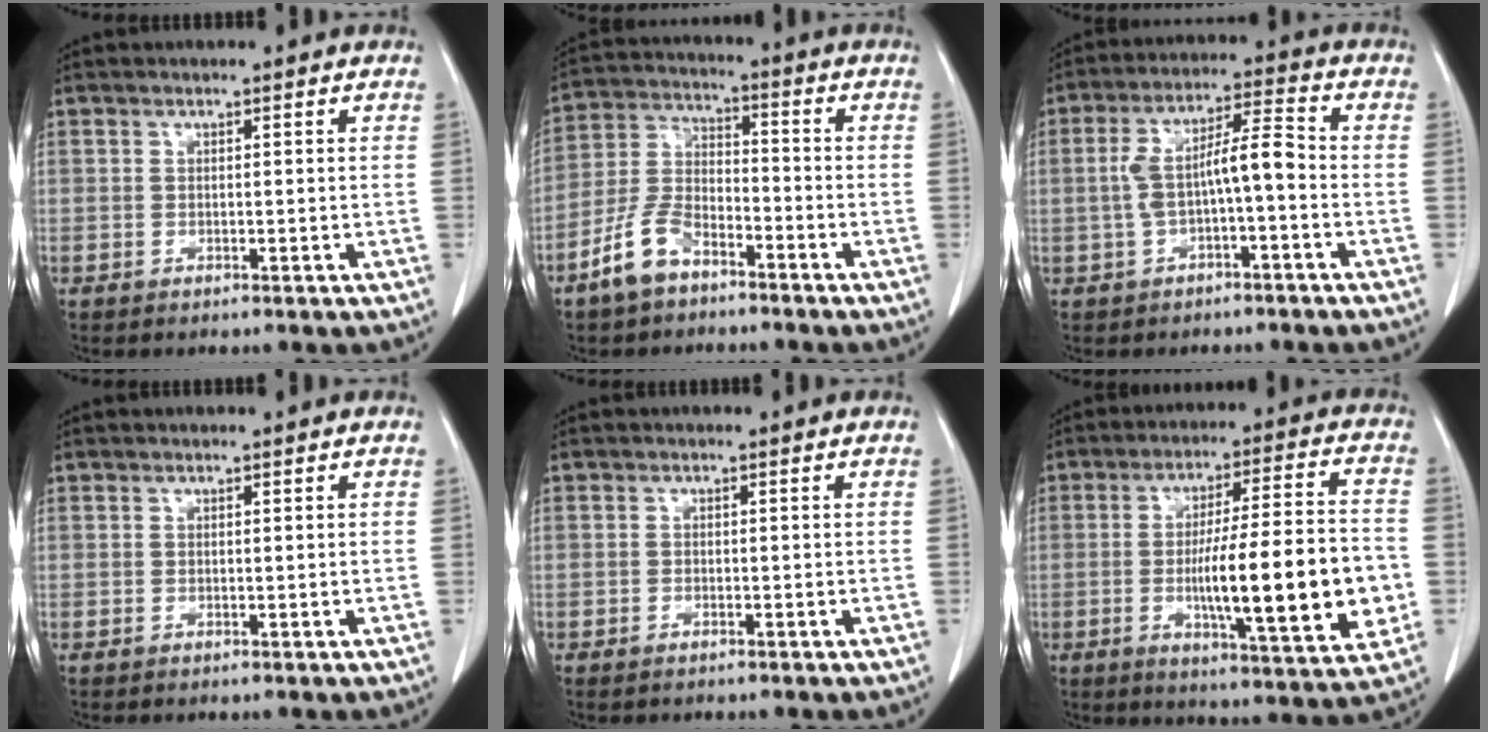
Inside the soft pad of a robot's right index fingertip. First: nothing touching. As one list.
[{"total": 9.4, "force": [-6.5, 4.2, 5.3], "torque": [-0.126, 0.009, -0.136]}, {"total": 8.2, "force": [-1.1, 1.7, 7.9], "torque": [-0.154, 0.031, -0.019]}, {"total": 0.0}, {"total": 0.7, "force": [-0.4, 0.4, 0.4], "torque": [-0.010, -0.001, -0.005]}, {"total": 18.7, "force": [-3.0, 2.2, 18.3], "torque": [-0.275, -0.001, -0.040]}]